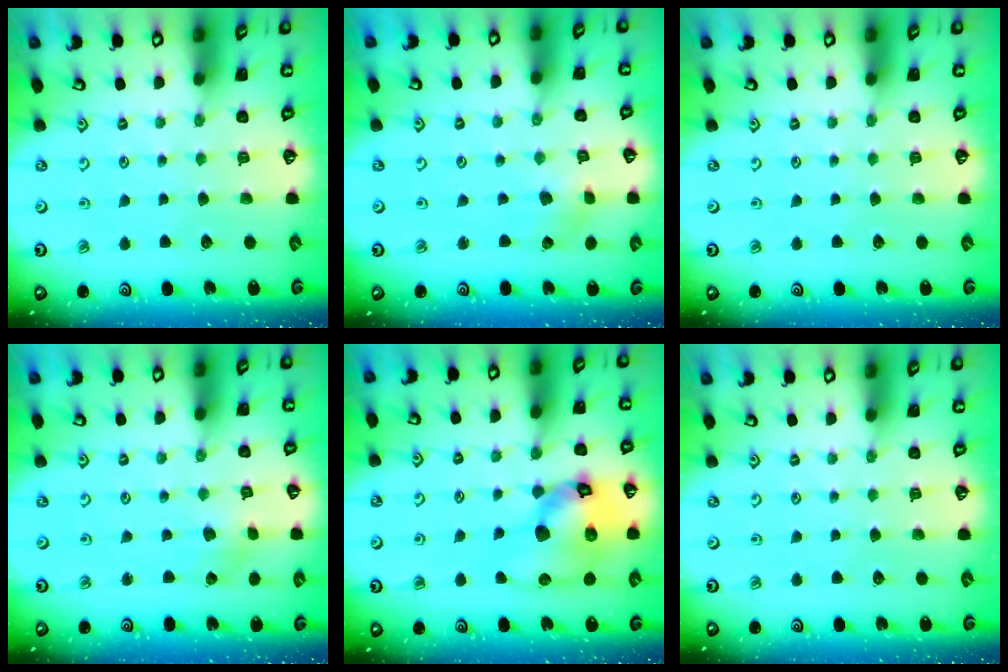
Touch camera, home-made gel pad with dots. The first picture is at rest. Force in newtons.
{"total": 2.6, "press": 2.6, "slide": 0.5}
{"total": 0.0}
{"total": 0.8, "press": 0.8, "slide": 0.2}
{"total": 18.7, "press": 18.5, "slide": 2.5}
{"total": 0.0}